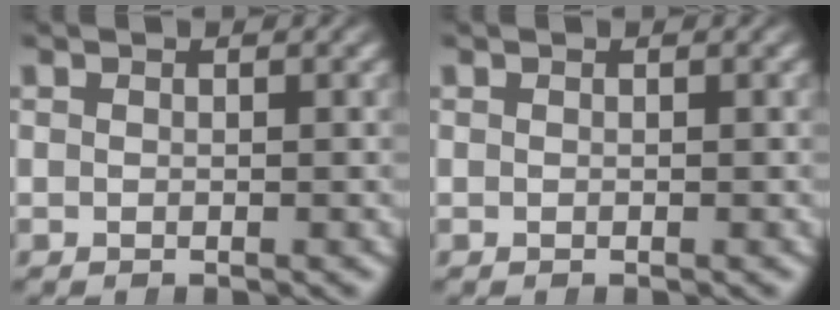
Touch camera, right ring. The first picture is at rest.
{"total": 0.0}